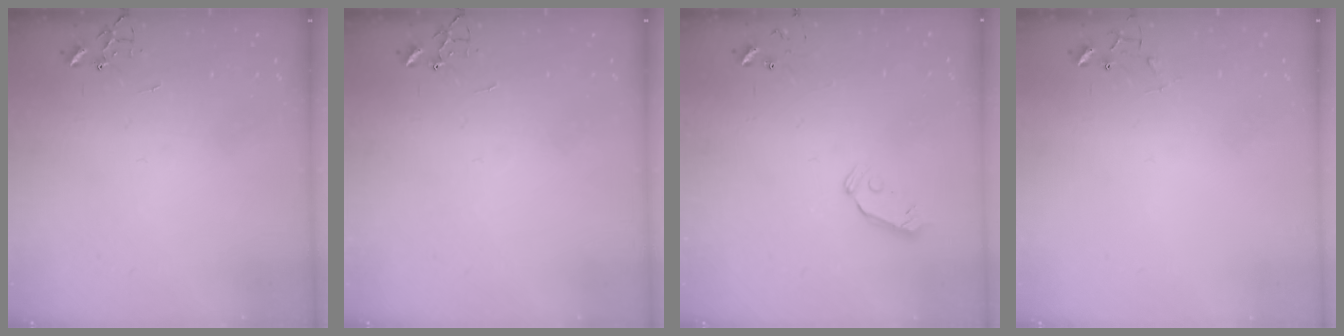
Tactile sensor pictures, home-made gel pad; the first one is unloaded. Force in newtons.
{"total": 0.0}
{"total": 5.8, "press": 5.7, "slide": 0.9}
{"total": 5.7, "press": 5.7, "slide": 0.2}